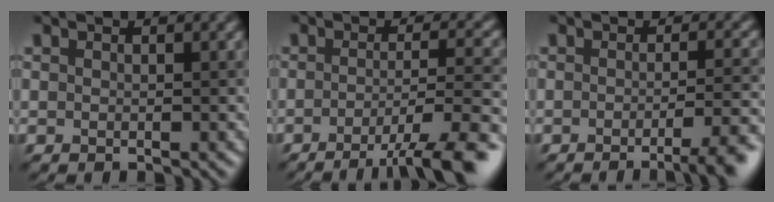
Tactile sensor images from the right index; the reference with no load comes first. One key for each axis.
{"total": 8.2, "fx": -4.7, "fy": 1.5, "fz": 6.6, "tx": -0.084, "ty": 0.004, "tz": -0.068}
{"total": 5.1, "fx": -2.6, "fy": 1.1, "fz": 4.2, "tx": -0.048, "ty": -0.002, "tz": -0.036}